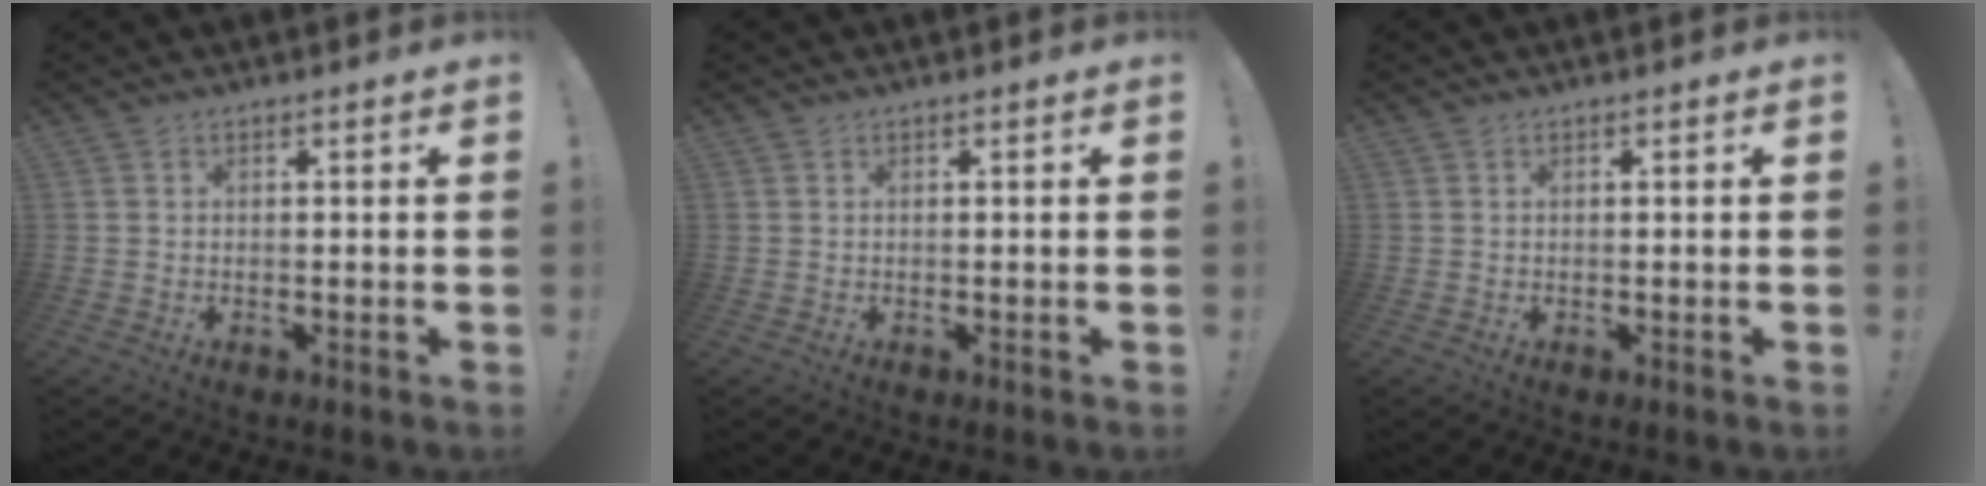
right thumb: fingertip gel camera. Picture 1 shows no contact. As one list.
[{"total": 0.0}, {"total": 0.0}]